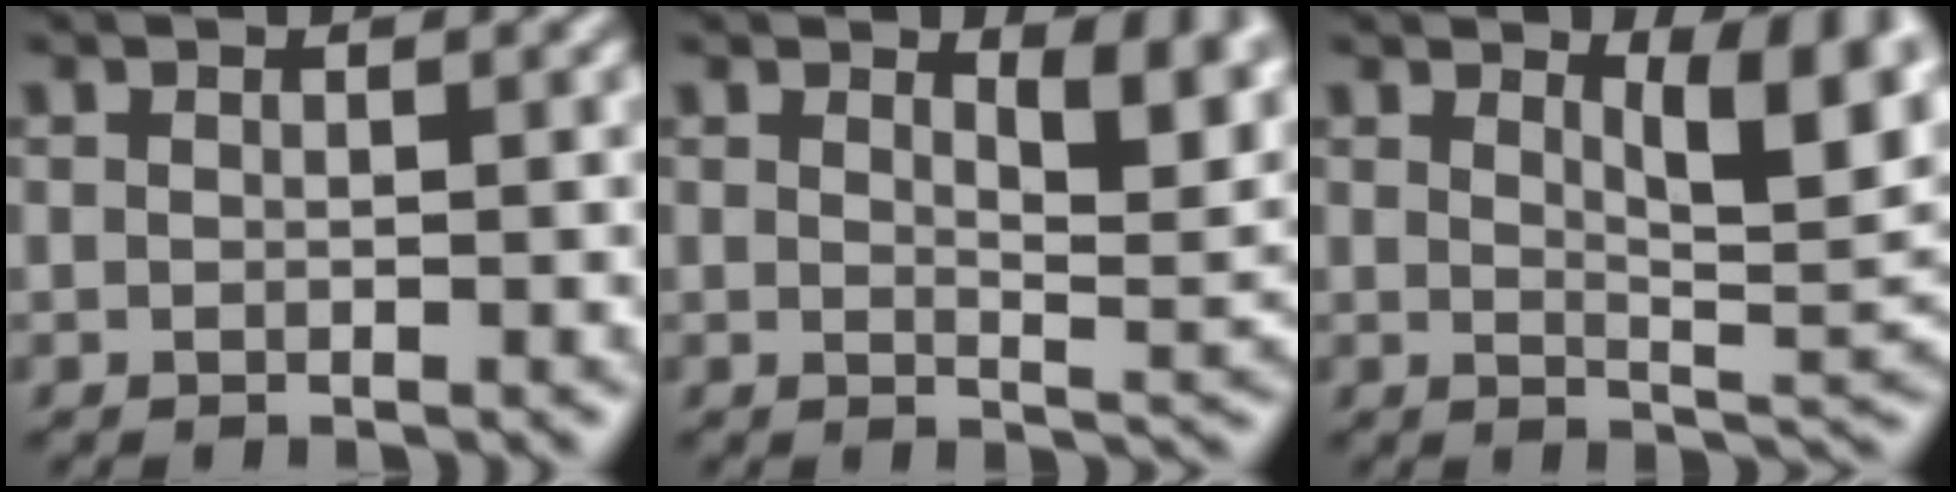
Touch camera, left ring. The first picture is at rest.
{"total": 4.5, "force": [2.5, 1.5, 3.5], "torque": [-0.043, -0.007, 0.036]}
{"total": 5.9, "force": [2.8, 1.7, 4.9], "torque": [-0.060, -0.006, 0.043]}